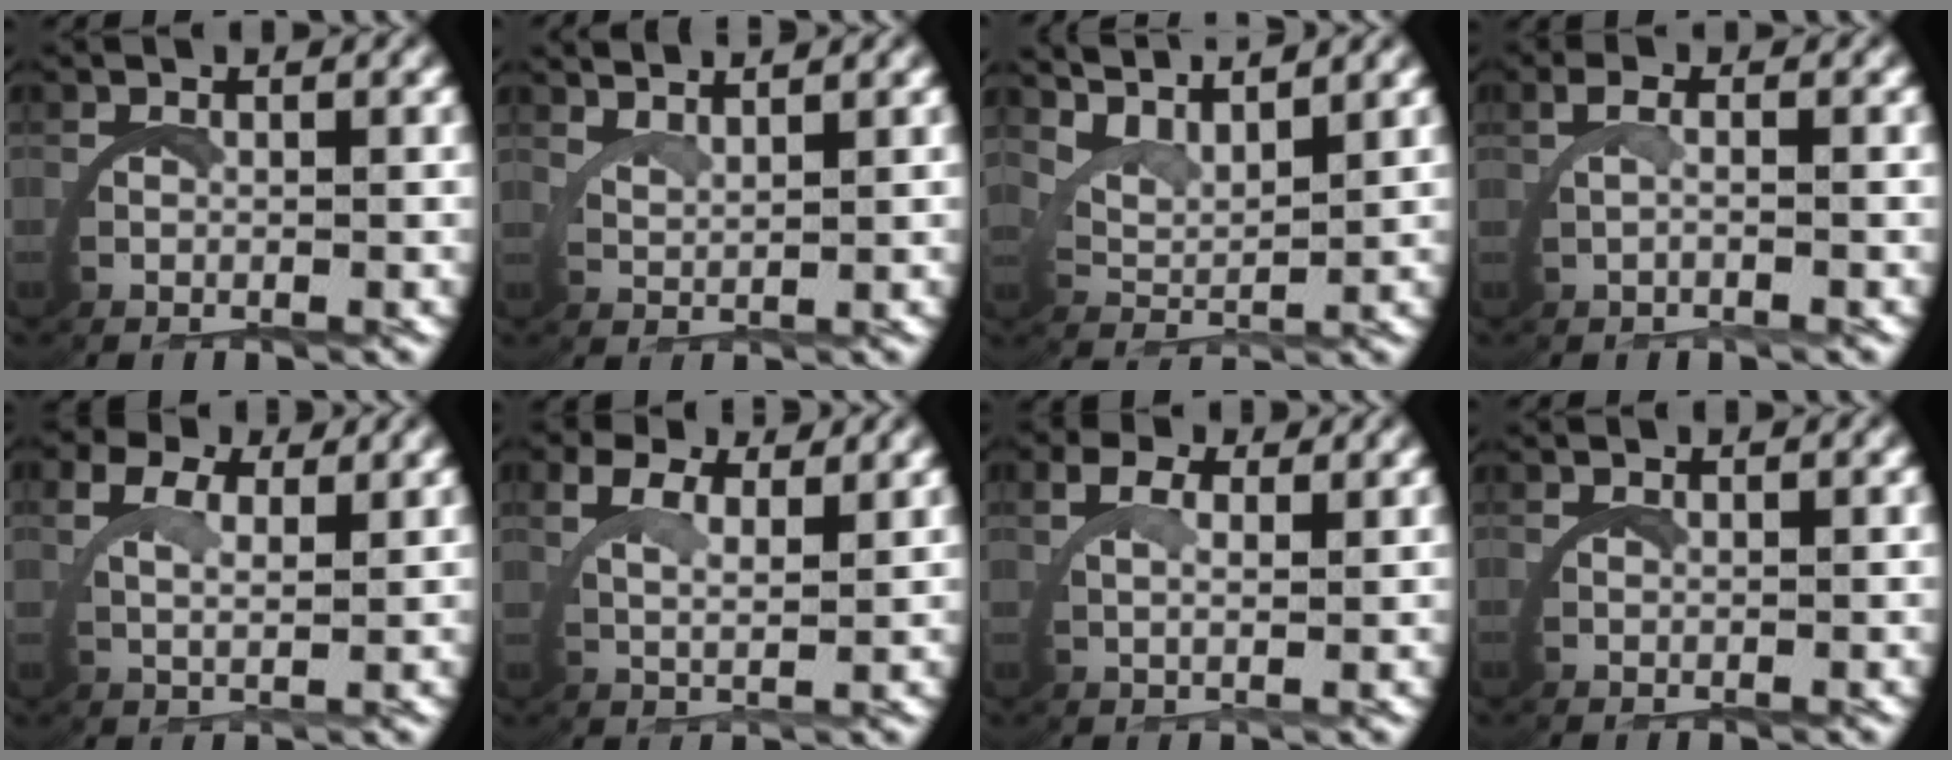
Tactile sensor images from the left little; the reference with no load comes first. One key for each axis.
{"total": 3.5, "fx": 3.4, "fy": -0.5, "fz": 0.7, "tx": -0.024, "ty": -0.002, "tz": 0.064}
{"total": 5.7, "fx": 4.8, "fy": 1.8, "fz": 2.5, "tx": -0.068, "ty": 0.007, "tz": 0.077}
{"total": 1.5, "fx": -0.1, "fy": -0.6, "fz": 1.4, "tx": -0.039, "ty": 0.001, "tz": 0.005}
{"total": 3.1, "fx": 2.4, "fy": 0.3, "fz": 2.0, "tx": -0.049, "ty": -0.004, "tz": 0.045}
{"total": 3.6, "fx": 2.7, "fy": 0.5, "fz": 2.2, "tx": -0.058, "ty": -0.008, "tz": 0.052}
{"total": 2.6, "fx": 2.0, "fy": -0.1, "fz": 1.6, "tx": -0.041, "ty": -0.004, "tz": 0.037}
{"total": 0.7, "fx": 0.5, "fy": -0.5, "fz": 0.0, "tx": -0.001, "ty": 0.003, "tz": 0.010}